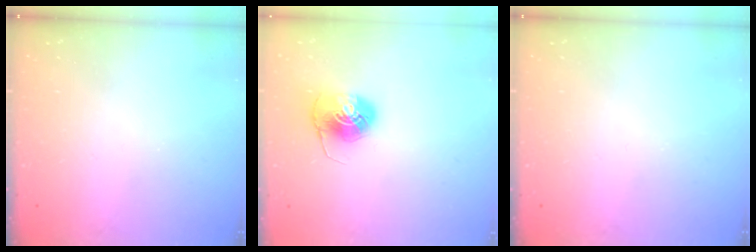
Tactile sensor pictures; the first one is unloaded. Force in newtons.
{"total": 7.9, "press": 7.9, "slide": 0.3}
{"total": 0.0}